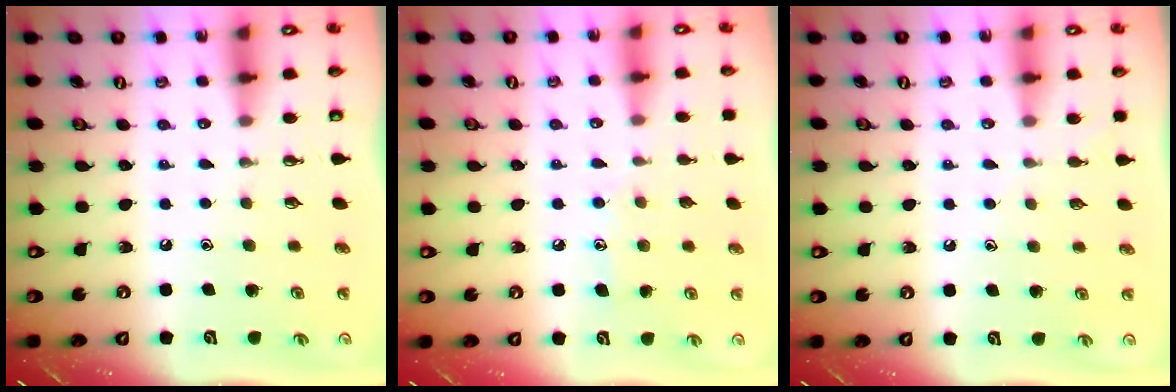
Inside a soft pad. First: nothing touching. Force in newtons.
{"total": 7.5, "press": 7.5, "slide": 0.1}
{"total": 2.9, "press": 2.9, "slide": 0.4}